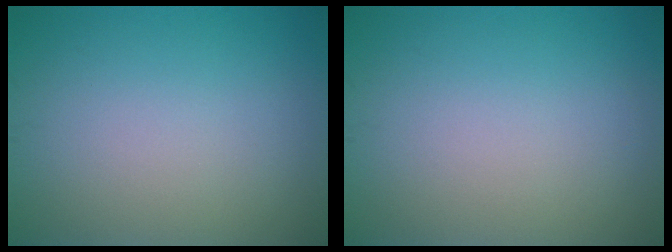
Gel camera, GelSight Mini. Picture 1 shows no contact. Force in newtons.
{"total": 0.0}